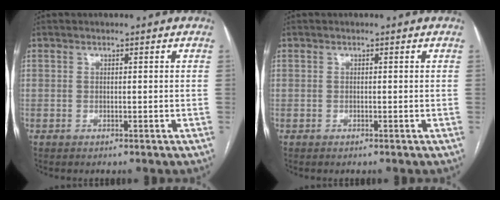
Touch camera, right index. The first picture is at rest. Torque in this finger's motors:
{"motor_torque": [-0.88, 0.75, -0.65, -0.15]}